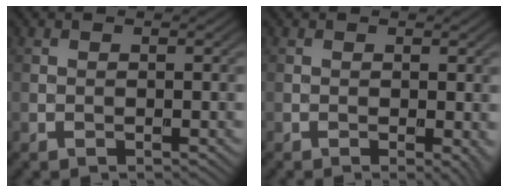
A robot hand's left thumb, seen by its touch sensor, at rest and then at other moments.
{"total": 1.5, "force": [-0.2, 0.4, 1.4], "torque": [-0.016, -0.007, -0.004]}